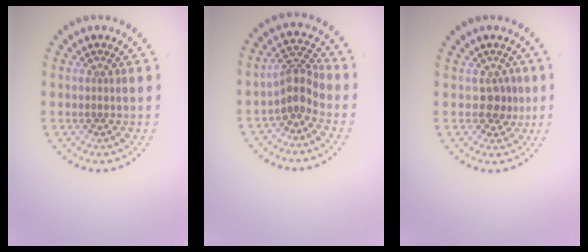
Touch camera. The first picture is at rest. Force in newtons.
{"total": 2.8, "press": 2.1, "slide": 1.8}
{"total": 1.8, "press": 1.5, "slide": 1.1}